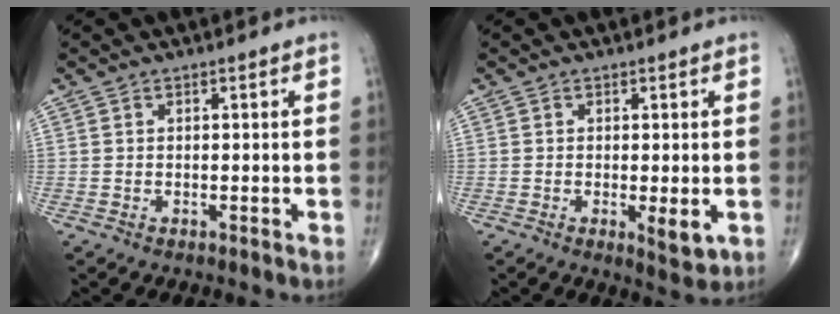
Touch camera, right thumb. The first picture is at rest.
{"total": 3.8, "force": [-0.7, 1.1, 3.5], "torque": [-0.055, -0.013, -0.010]}